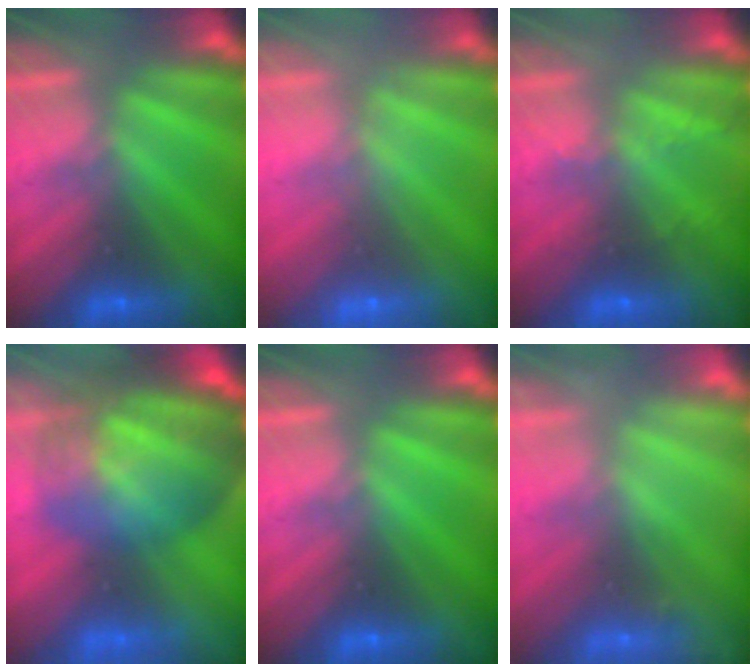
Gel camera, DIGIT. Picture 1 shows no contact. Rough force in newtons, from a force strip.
{"total": 1.8}
{"total": 2.1}
{"total": 10.2}
{"total": 0.0}
{"total": 2.3}